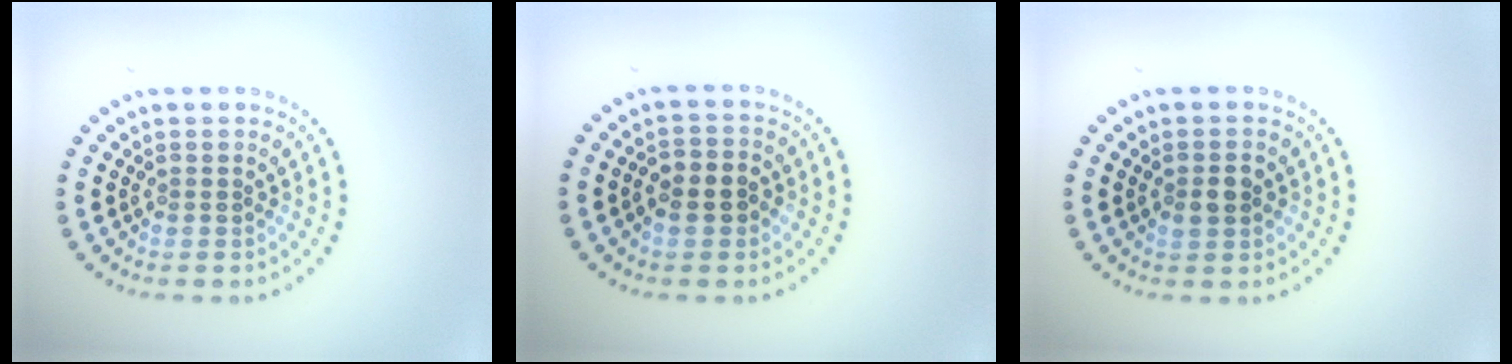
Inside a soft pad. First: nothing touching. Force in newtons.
{"total": 2.7, "press": 2.6, "slide": 0.7}
{"total": 1.7, "press": 1.7, "slide": 0.2}